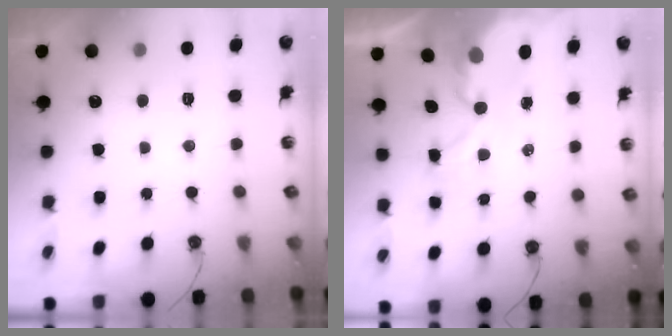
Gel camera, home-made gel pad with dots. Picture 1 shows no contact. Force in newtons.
{"total": 4.6, "press": 4.6, "slide": 0.3}